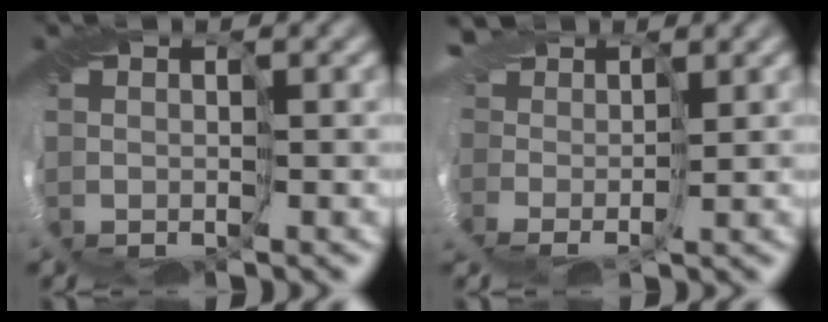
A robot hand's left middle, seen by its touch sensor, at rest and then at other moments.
{"total": 2.7, "force": [1.3, 2.0, 1.4], "torque": [-0.037, 0.011, 0.015]}